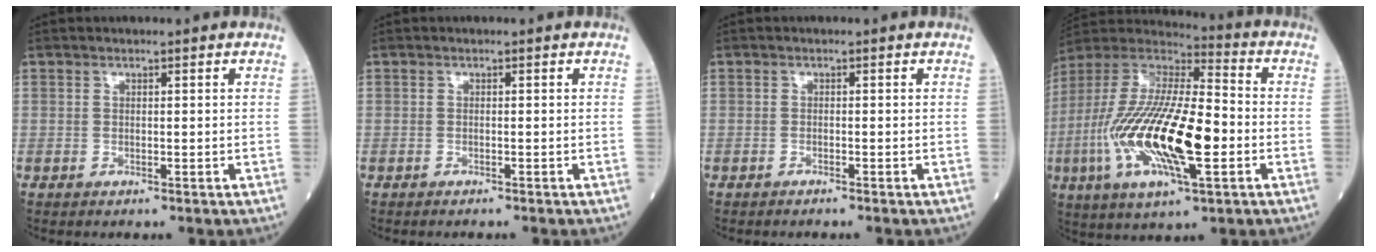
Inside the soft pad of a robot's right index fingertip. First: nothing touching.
{"total": 1.3, "force": [-1.1, -0.1, 0.7], "torque": [-0.010, 0.001, -0.012]}
{"total": 0.8, "force": [-0.7, -0.1, 0.3], "torque": [-0.010, 0.000, -0.008]}
{"total": 22.1, "force": [-4.8, 5.3, 20.9], "torque": [-0.449, -0.021, -0.089]}